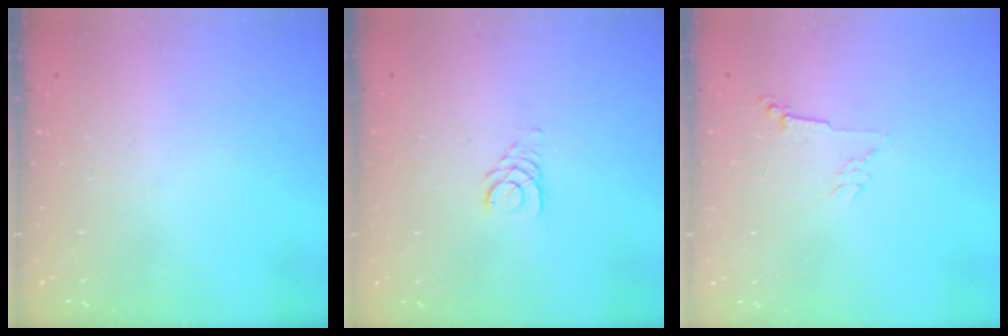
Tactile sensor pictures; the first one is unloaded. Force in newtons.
{"total": 2.7, "press": 2.7, "slide": 0.2}
{"total": 2.8, "press": 2.7, "slide": 0.6}